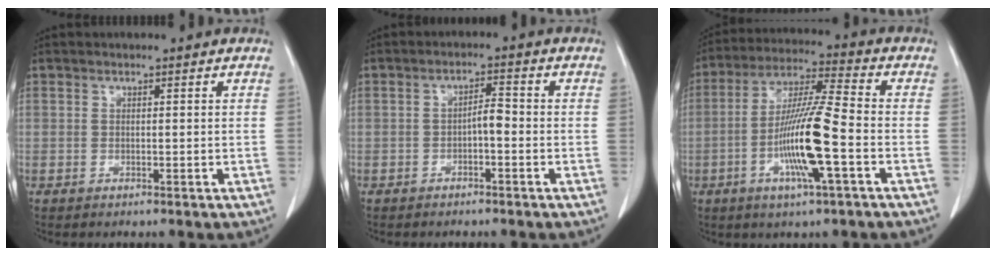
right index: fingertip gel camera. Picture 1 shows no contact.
{"total": 2.5, "force": [-0.8, 0.7, 2.3], "torque": [-0.036, 0.007, -0.014]}
{"total": 13.1, "force": [-3.8, 0.2, 12.5], "torque": [-0.244, -0.007, -0.076]}